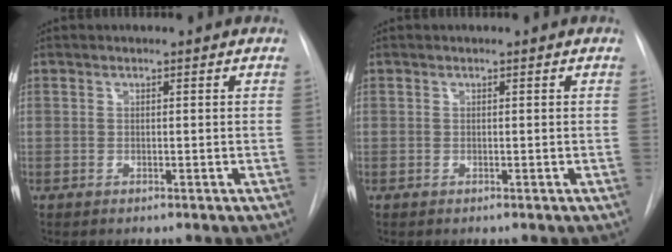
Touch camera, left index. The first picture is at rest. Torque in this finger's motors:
{"motor_torque": [-0.05, 0.05, 0.00, 0.00]}